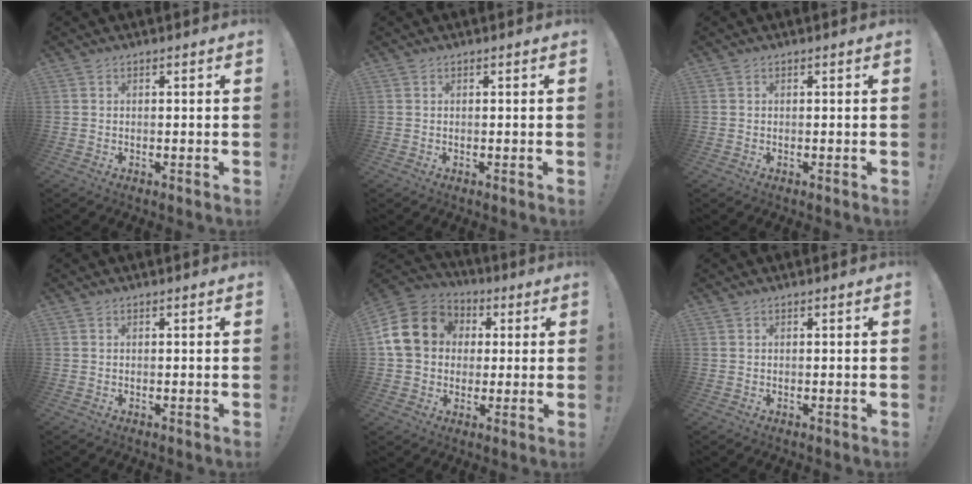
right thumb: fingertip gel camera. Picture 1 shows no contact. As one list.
[{"total": 0.0}, {"total": 0.0}, {"total": 0.0}, {"total": 16.8, "force": [3.5, 13.9, 8.7], "torque": [-0.145, 0.013, 0.077]}, {"total": 0.0}]